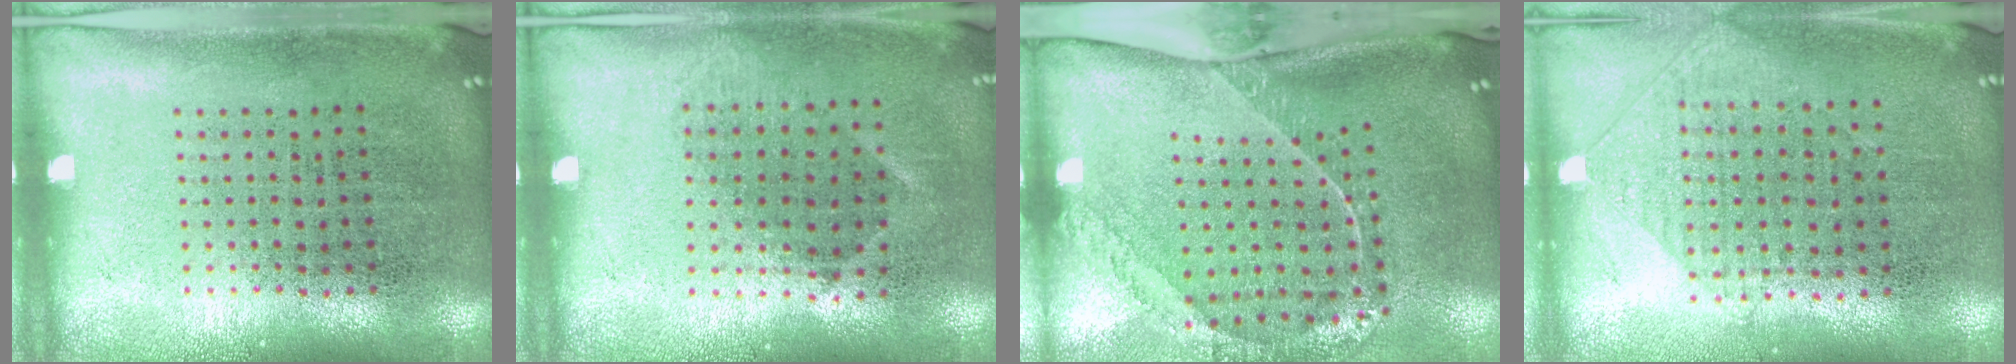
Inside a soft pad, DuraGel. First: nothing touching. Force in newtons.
{"total": 0.9, "press": 0.7, "slide": 0.6}
{"total": 2.5, "press": 1.8, "slide": 1.8}
{"total": 0.9, "press": 0.8, "slide": 0.3}